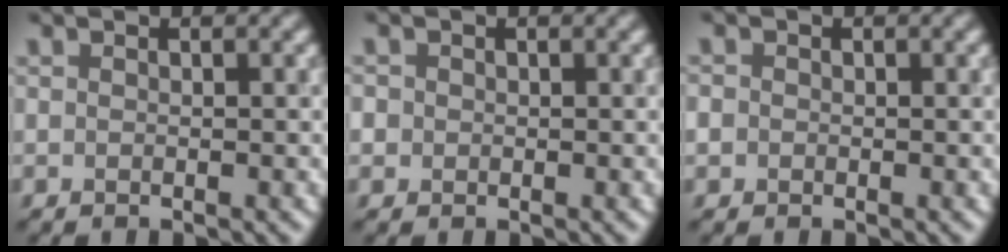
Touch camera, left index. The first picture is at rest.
{"total": 1.1, "force": [0.1, 1.1, 0.2], "torque": [0.005, -0.001, -0.003]}
{"total": 1.4, "force": [-0.1, 1.4, 0.4], "torque": [-0.002, -0.001, -0.004]}